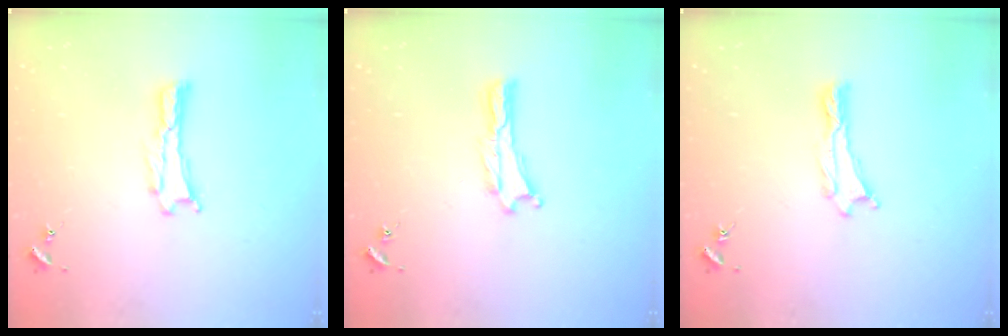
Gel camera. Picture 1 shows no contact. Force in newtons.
{"total": 0.0}
{"total": 0.0}